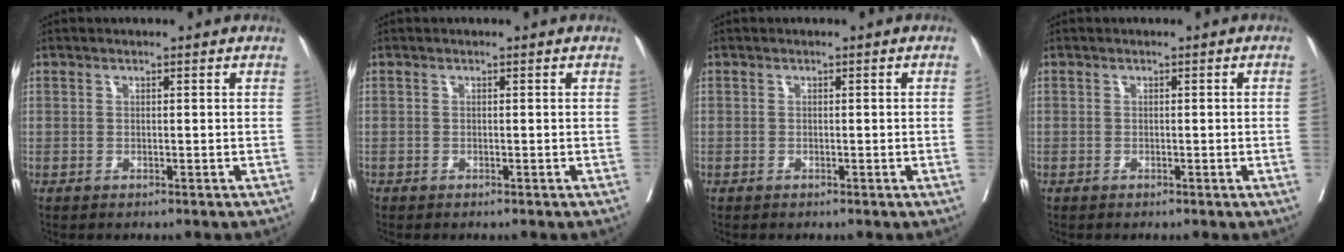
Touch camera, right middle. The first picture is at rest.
{"total": 0.0}
{"total": 0.6, "force": [-0.1, -0.2, 0.5], "torque": [-0.006, 0.000, 0.000]}
{"total": 0.9, "force": [-0.1, -0.3, 0.8], "torque": [-0.010, -0.001, 0.000]}